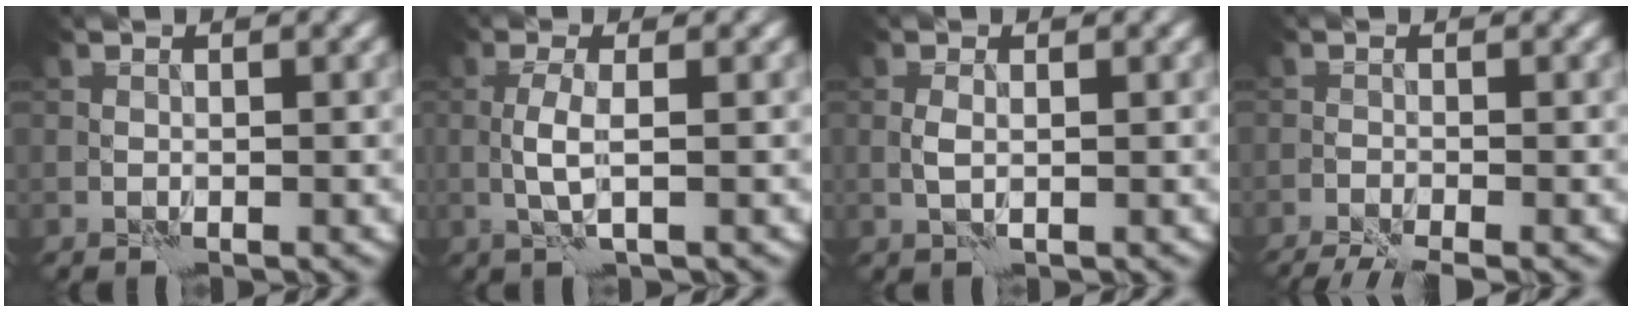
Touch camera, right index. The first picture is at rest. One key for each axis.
{"total": 2.1, "fx": 0.2, "fy": 0.1, "fz": 2.1, "tx": -0.044, "ty": 0.002, "tz": 0.001}
{"total": 0.9, "fx": 0.4, "fy": 0.2, "fz": 0.8, "tx": -0.020, "ty": -0.002, "tz": 0.006}
{"total": 4.3, "fx": -3.5, "fy": 0.6, "fz": 2.4, "tx": -0.042, "ty": -0.024, "tz": -0.061}